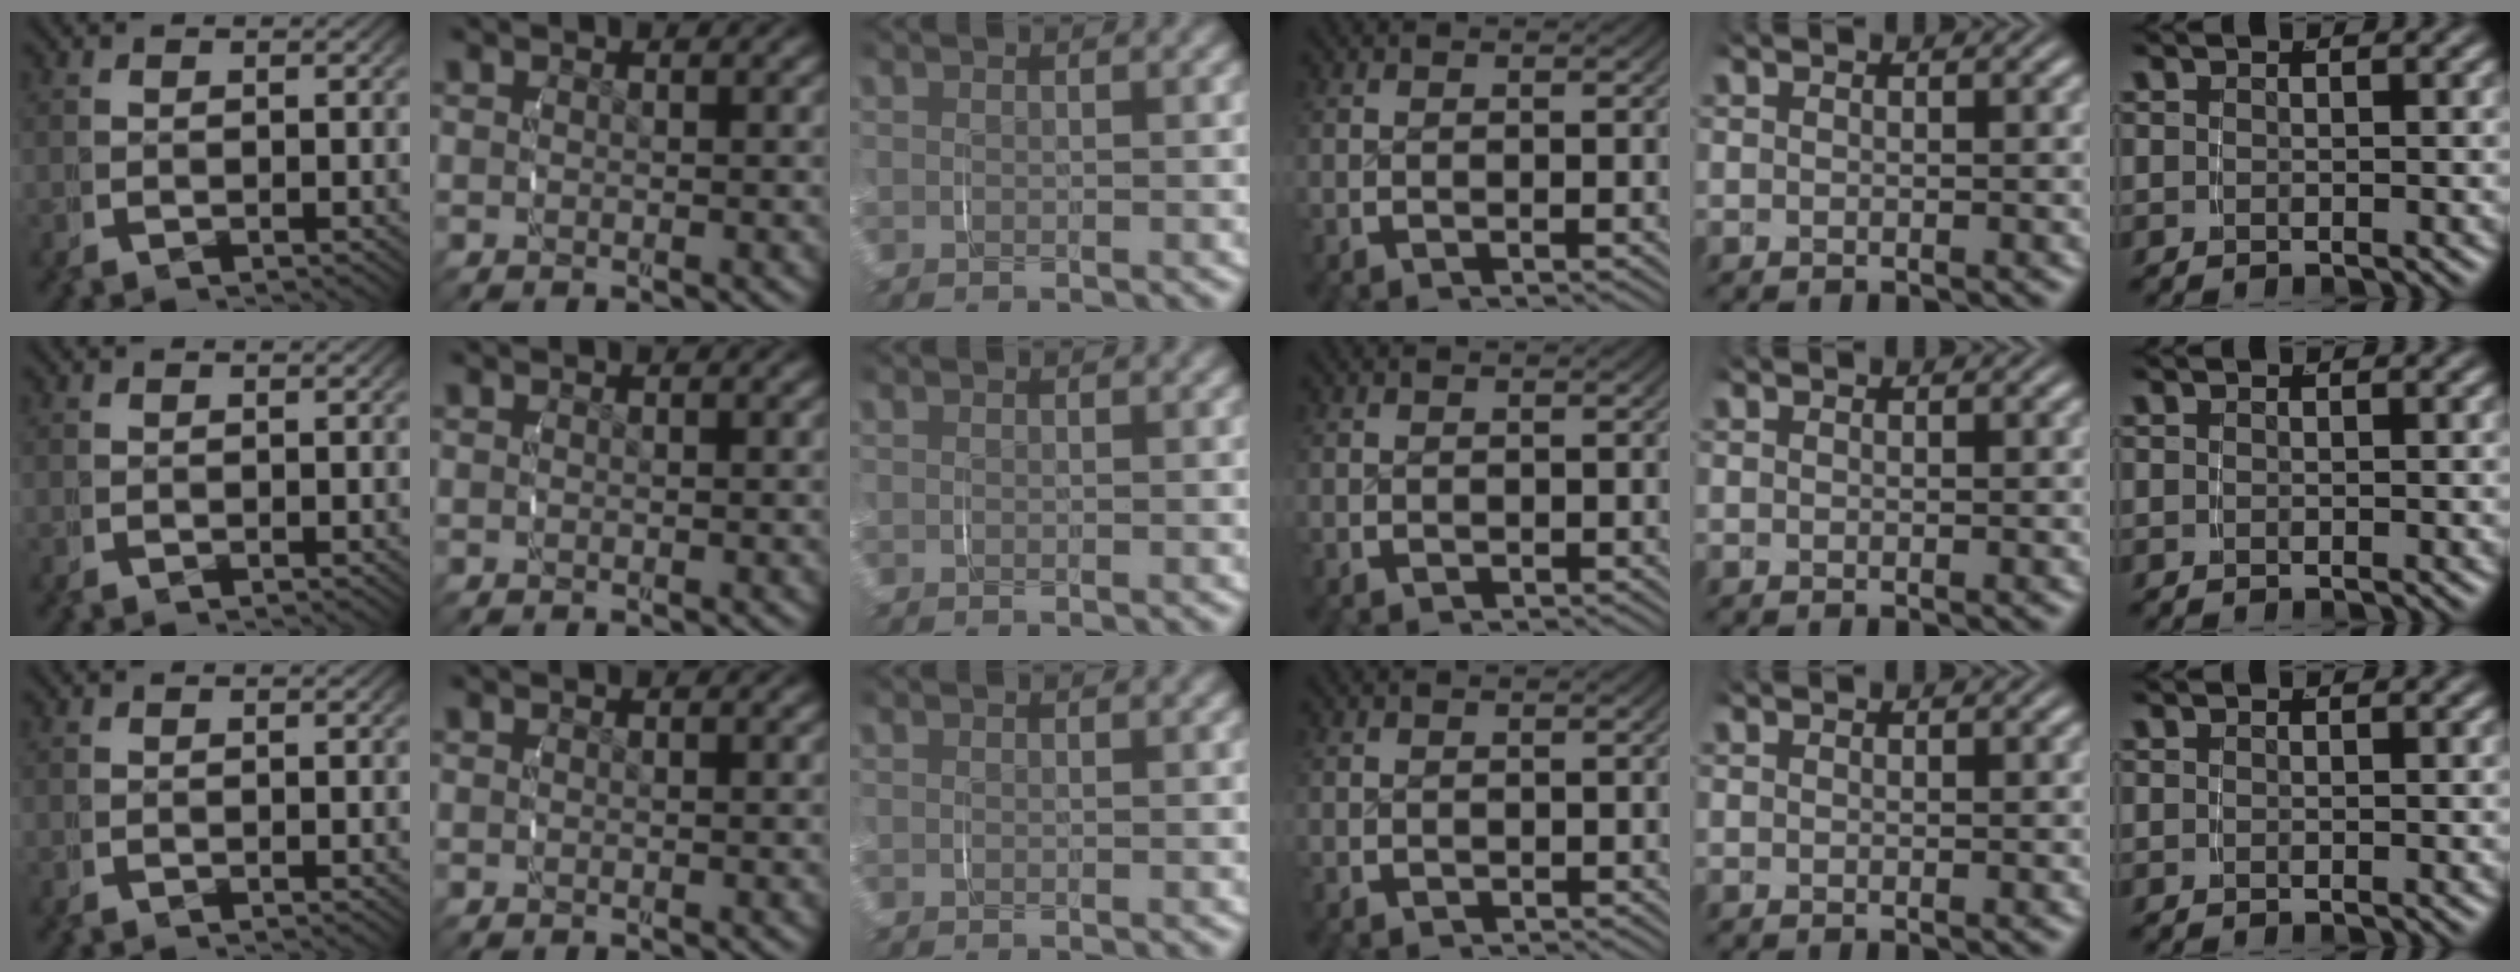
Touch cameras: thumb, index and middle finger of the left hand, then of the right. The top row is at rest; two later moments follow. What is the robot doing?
{"motion": "grasp_and_lifting", "object": "fork"}